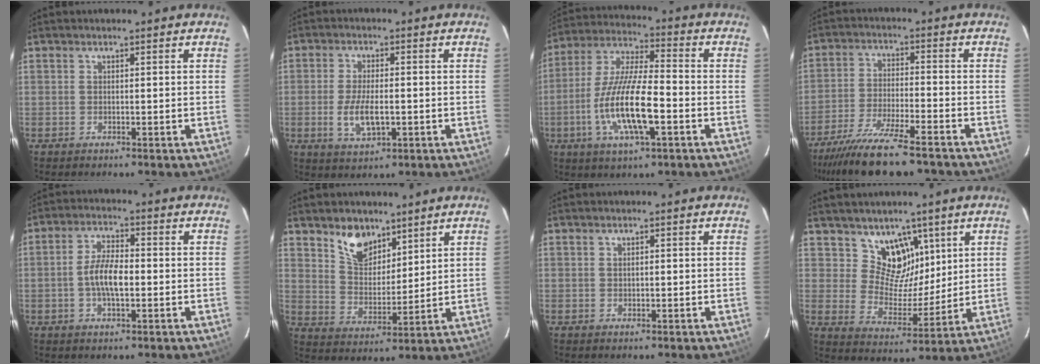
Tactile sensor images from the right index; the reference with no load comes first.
{"total": 6.8, "force": [-1.6, 3.0, 6.0], "torque": [-0.122, -0.010, -0.025]}
{"total": 15.5, "force": [-4.8, 4.0, 14.2], "torque": [-0.288, -0.011, -0.091]}
{"total": 16.3, "force": [-13.4, 2.9, 8.9], "torque": [-0.188, -0.031, -0.226]}
{"total": 6.5, "force": [-1.1, 2.5, 5.9], "torque": [-0.116, 0.008, -0.020]}
{"total": 8.8, "force": [6.2, 4.9, 3.9], "torque": [-0.064, 0.007, 0.120]}
{"total": 0.8, "force": [0.2, 0.5, 0.5], "torque": [-0.009, 0.004, 0.004]}
{"total": 9.7, "force": [6.1, 7.0, 2.9], "torque": [-0.036, -0.014, 0.113]}